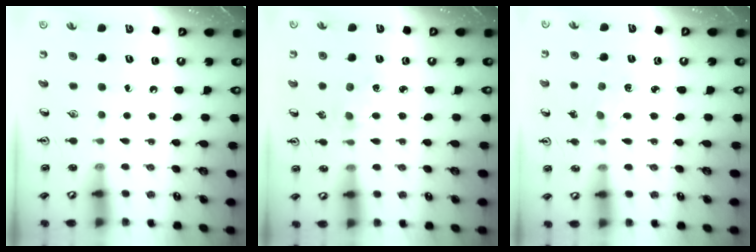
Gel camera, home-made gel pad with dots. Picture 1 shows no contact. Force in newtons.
{"total": 2.2, "press": 2.1, "slide": 0.3}
{"total": 2.0, "press": 2.0, "slide": 0.3}